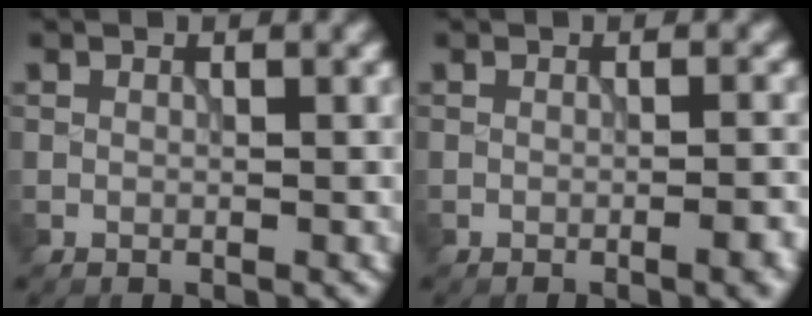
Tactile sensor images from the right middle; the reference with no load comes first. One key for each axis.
{"total": 2.3, "fx": -0.9, "fy": 0.6, "fz": 2.1, "tx": -0.021, "ty": 0.004, "tz": -0.015}